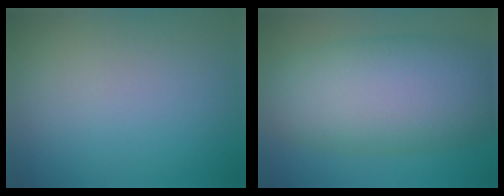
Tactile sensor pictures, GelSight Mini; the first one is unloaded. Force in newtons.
{"total": 10.9, "press": 10.9, "slide": 0.1}